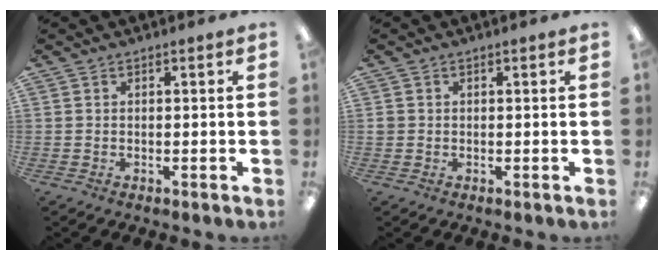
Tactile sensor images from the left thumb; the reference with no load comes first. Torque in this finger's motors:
{"motor_torque": [-0.24, 0.31, 0.08, -0.30, -0.01]}